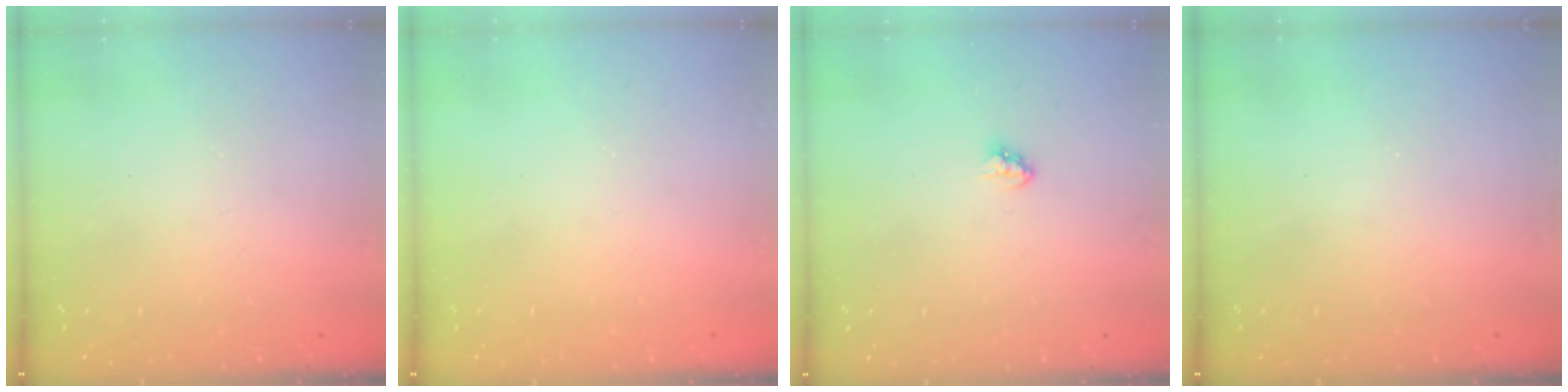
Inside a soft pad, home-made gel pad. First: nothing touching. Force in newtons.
{"total": 0.0}
{"total": 2.9, "press": 2.9, "slide": 0.2}
{"total": 0.0}